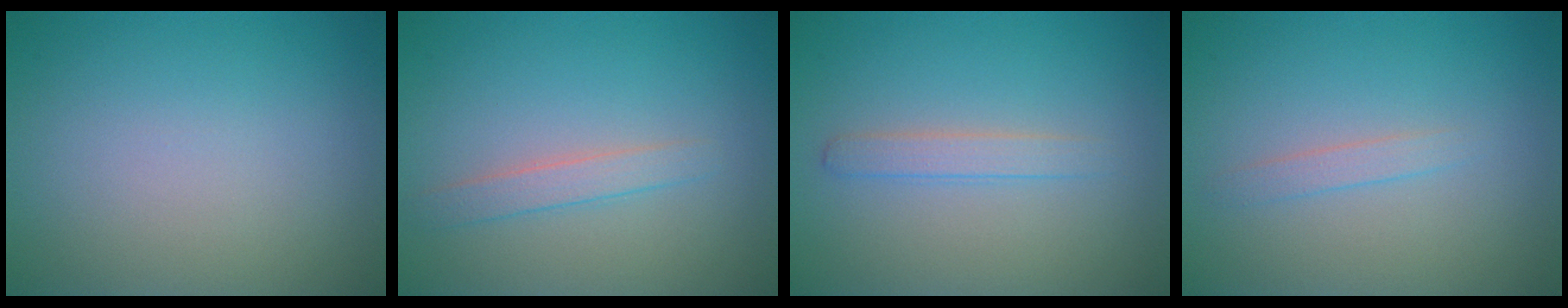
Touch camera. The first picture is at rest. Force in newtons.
{"total": 1.7, "press": 1.7, "slide": 0.0}
{"total": 1.6, "press": 1.6, "slide": 0.0}
{"total": 1.1, "press": 1.1, "slide": 0.0}